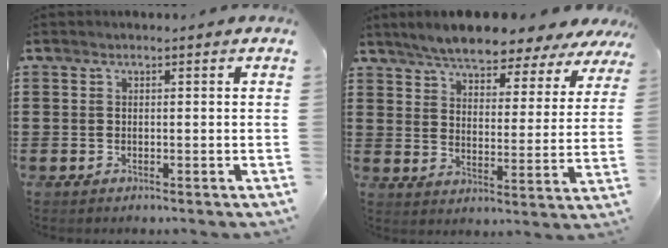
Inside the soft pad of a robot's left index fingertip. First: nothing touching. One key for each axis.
{"total": 6.2, "fx": 5.9, "fy": 0.5, "fz": 1.7, "tx": -0.064, "ty": -0.036, "tz": 0.102}